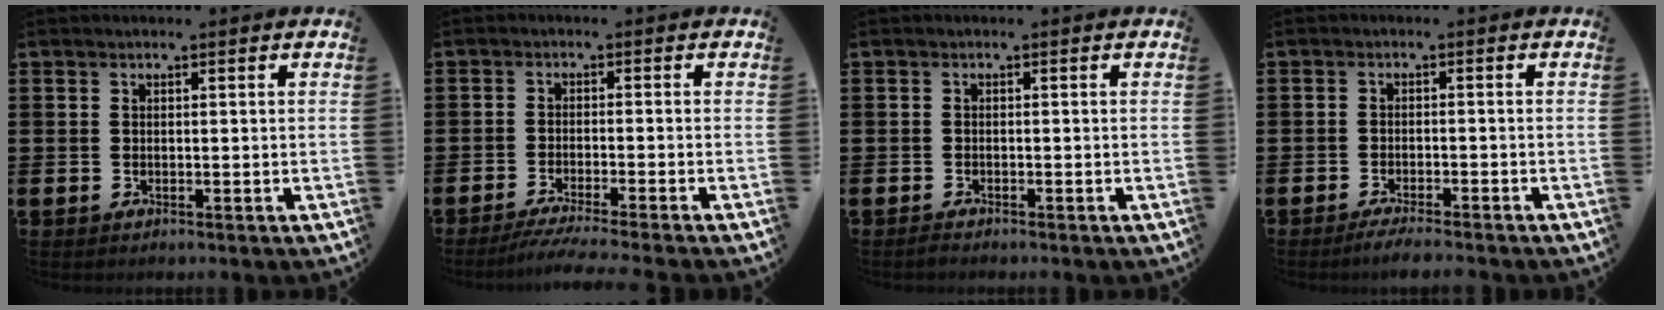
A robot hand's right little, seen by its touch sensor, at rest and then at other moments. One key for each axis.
{"total": 2.7, "fx": -2.1, "fy": -0.3, "fz": 1.6, "tx": -0.022, "ty": -0.004, "tz": -0.040}
{"total": 0.6, "fx": -0.6, "fy": 0.1, "fz": 0.2, "tx": -0.006, "ty": -0.002, "tz": -0.011}
{"total": 1.7, "fx": -1.4, "fy": -0.1, "fz": 0.9, "tx": -0.012, "ty": 0.004, "tz": -0.027}